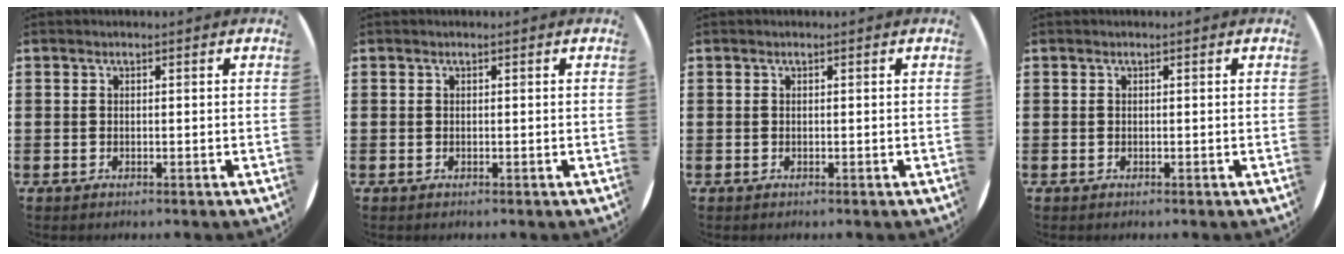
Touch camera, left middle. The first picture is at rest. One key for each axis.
{"total": 0.0}
{"total": 0.0}
{"total": 0.0}